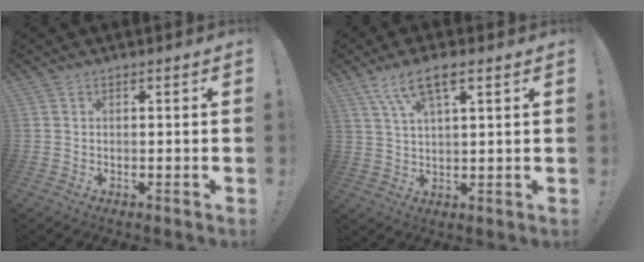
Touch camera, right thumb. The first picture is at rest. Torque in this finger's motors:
{"motor_torque": [1.12, 1.15, 0.40, 0.18, 0.11]}